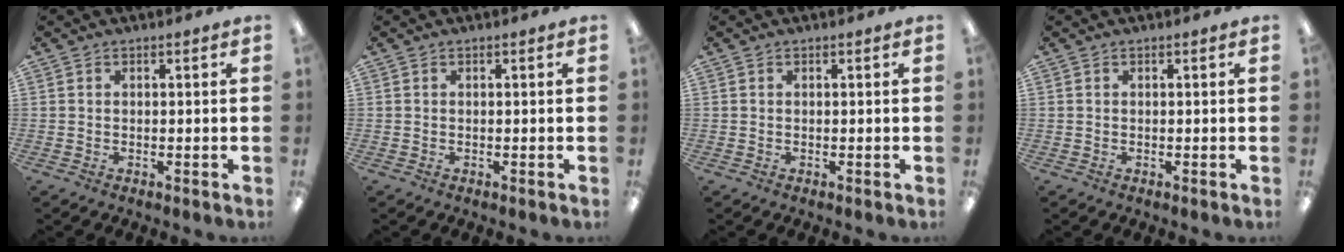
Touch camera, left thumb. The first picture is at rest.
{"total": 0.0}
{"total": 0.0}
{"total": 0.0}